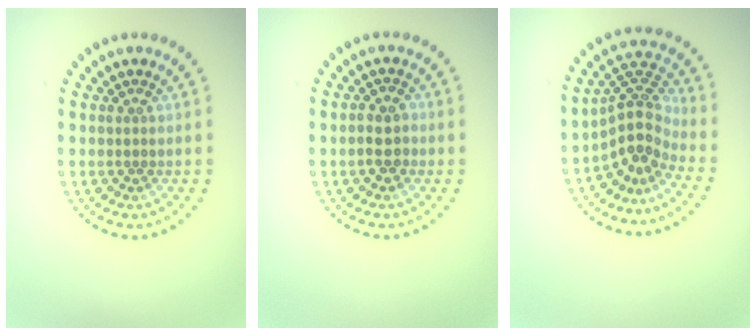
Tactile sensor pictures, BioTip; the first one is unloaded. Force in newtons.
{"total": 2.2, "press": 2.1, "slide": 0.5}
{"total": 3.9, "press": 2.7, "slide": 2.8}